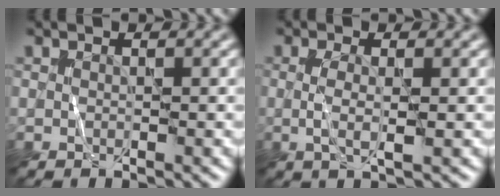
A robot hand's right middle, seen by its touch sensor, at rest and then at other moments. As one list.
[{"total": 2.1, "force": [0.0, 0.6, 2.0], "torque": [-0.043, 0.002, -0.001]}]